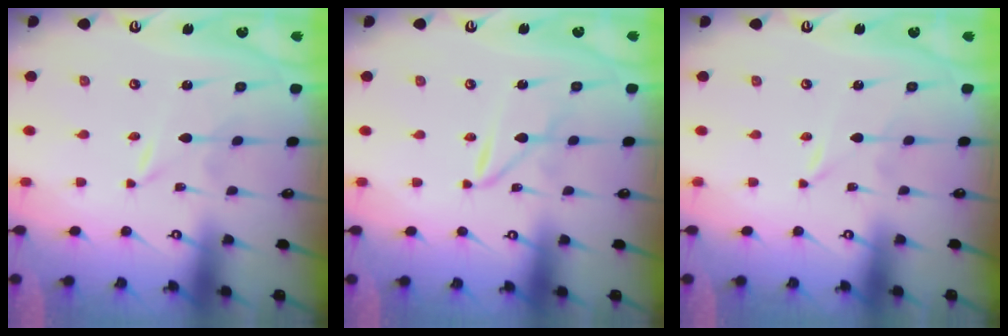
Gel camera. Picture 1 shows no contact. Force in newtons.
{"total": 3.0, "press": 3.0, "slide": 0.3}
{"total": 0.0}